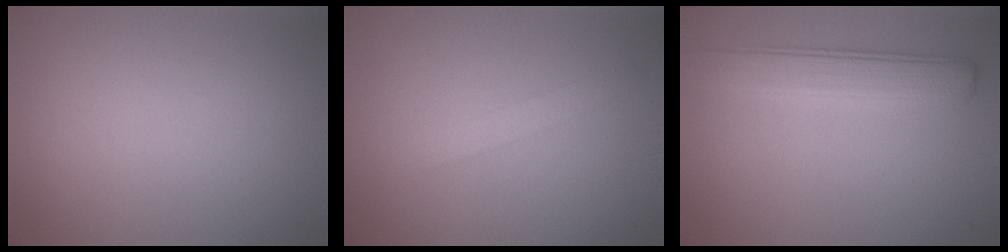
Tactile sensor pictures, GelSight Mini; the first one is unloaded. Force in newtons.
{"total": 1.3, "press": 1.3, "slide": 0.1}
{"total": 4.0, "press": 4.0, "slide": 0.2}